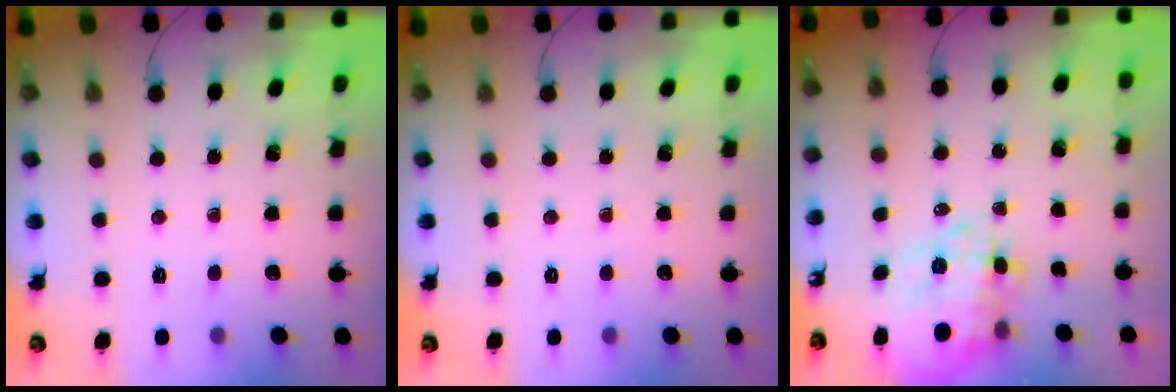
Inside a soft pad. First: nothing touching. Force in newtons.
{"total": 0.0}
{"total": 13.6, "press": 13.3, "slide": 2.9}